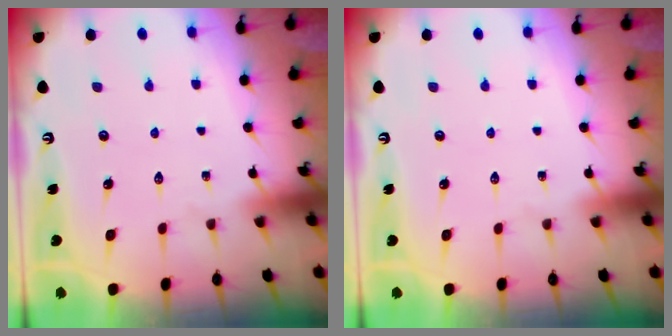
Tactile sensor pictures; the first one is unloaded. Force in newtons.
{"total": 0.0}